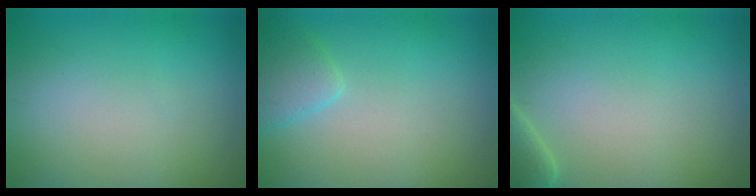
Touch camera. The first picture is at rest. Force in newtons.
{"total": 2.1, "press": 2.1, "slide": 0.2}
{"total": 2.4, "press": 2.3, "slide": 0.4}